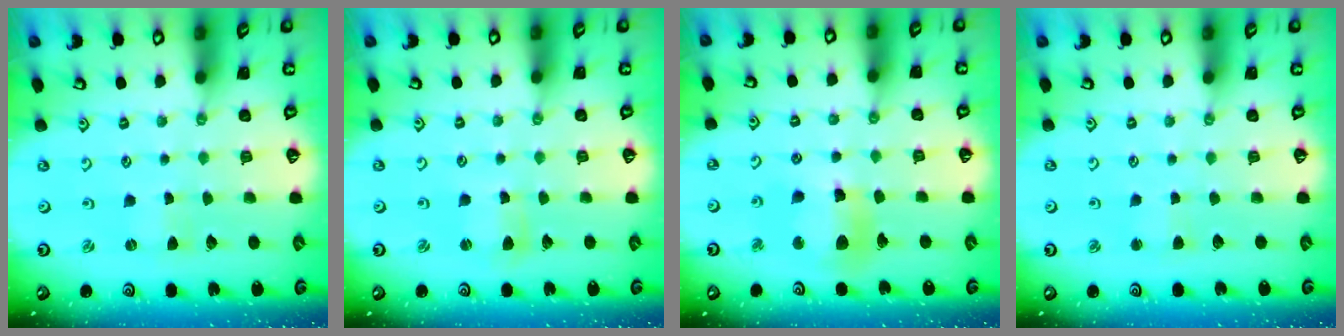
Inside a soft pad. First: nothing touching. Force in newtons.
{"total": 2.4, "press": 2.4, "slide": 0.2}
{"total": 12.0, "press": 11.9, "slide": 1.6}
{"total": 1.9, "press": 1.9, "slide": 0.3}